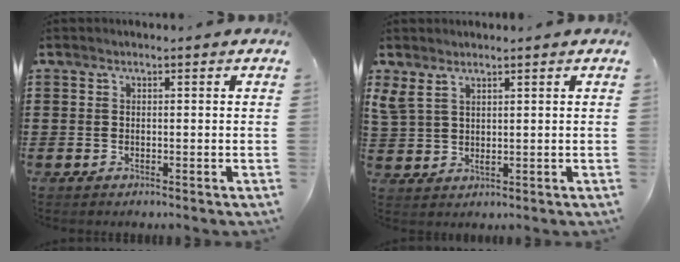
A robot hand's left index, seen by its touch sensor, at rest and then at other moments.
{"total": 2.6, "force": [1.7, 1.0, 1.6], "torque": [-0.036, 0.003, 0.031]}